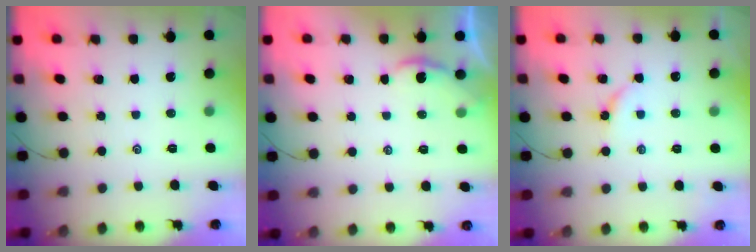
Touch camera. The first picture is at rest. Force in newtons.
{"total": 0.9, "press": 0.9, "slide": 0.1}
{"total": 3.6, "press": 3.6, "slide": 0.4}